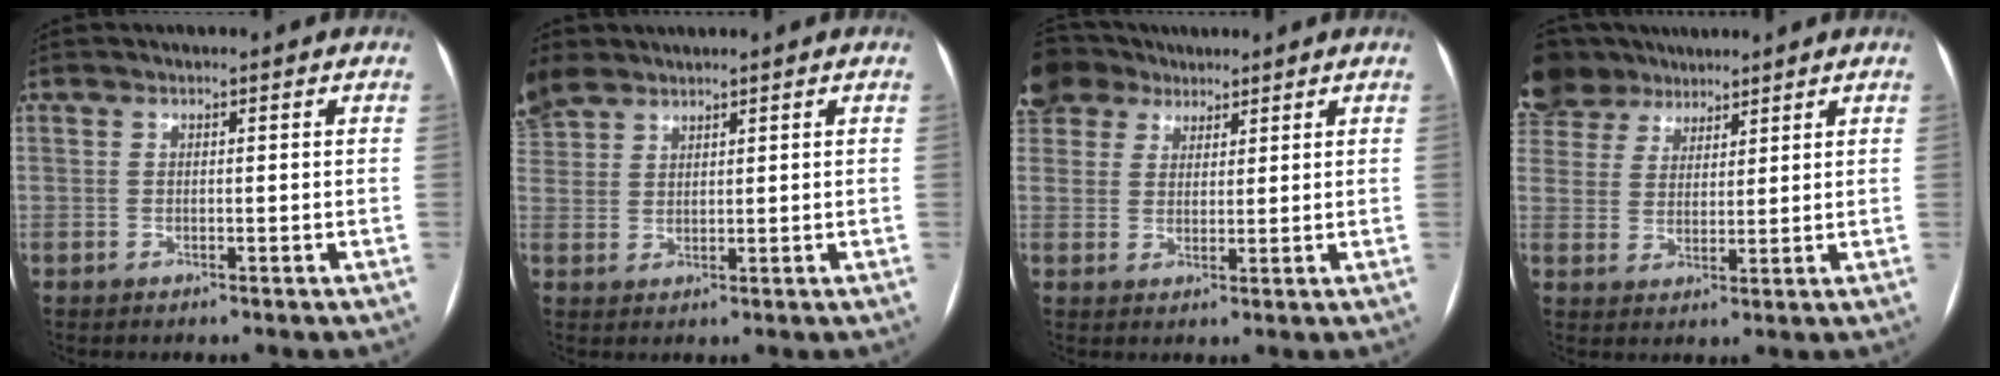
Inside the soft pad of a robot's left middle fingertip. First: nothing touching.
{"total": 4.7, "force": [4.4, 1.0, 1.5], "torque": [-0.056, 0.006, 0.106]}
{"total": 5.6, "force": [4.8, 3.0, 0.2], "torque": [-0.009, 0.017, 0.100]}
{"total": 9.6, "force": [7.9, 5.0, 2.2], "torque": [-0.065, 0.029, 0.156]}